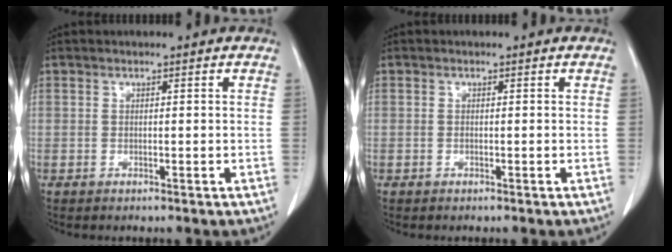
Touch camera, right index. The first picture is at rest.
{"total": 0.0}